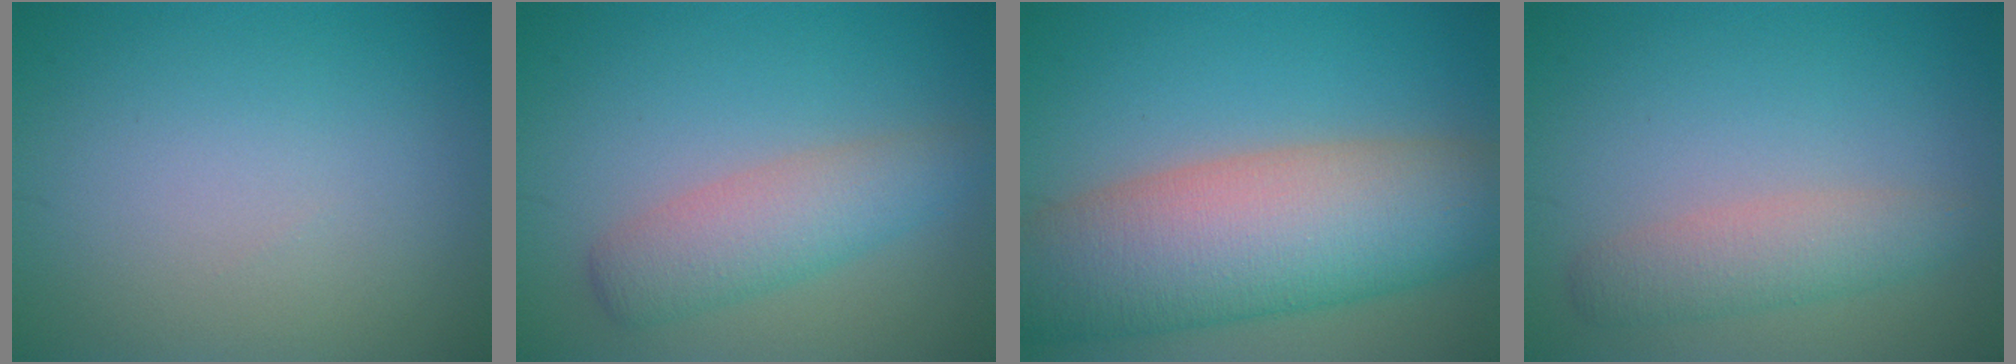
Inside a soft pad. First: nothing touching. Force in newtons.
{"total": 4.1, "press": 4.1, "slide": 0.1}
{"total": 12.4, "press": 12.4, "slide": 0.6}
{"total": 3.2, "press": 3.2, "slide": 0.1}